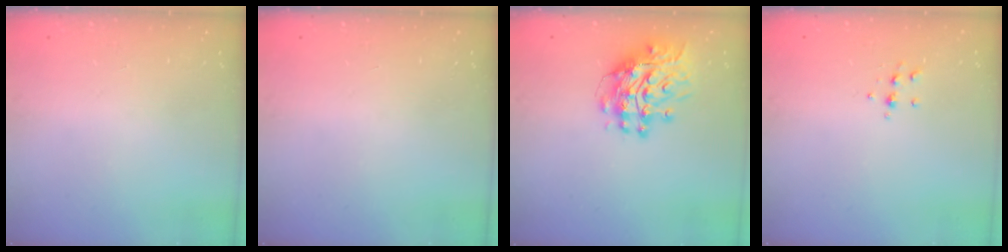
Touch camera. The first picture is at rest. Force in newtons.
{"total": 0.0}
{"total": 11.7, "press": 11.6, "slide": 1.2}
{"total": 5.8, "press": 5.8, "slide": 0.6}